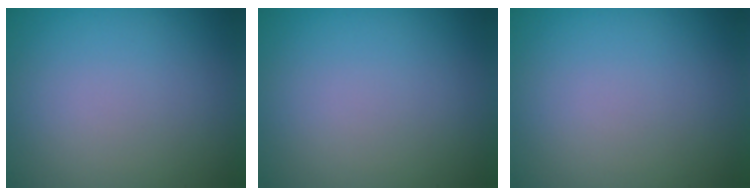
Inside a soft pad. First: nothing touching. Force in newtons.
{"total": 0.0}
{"total": 0.0}